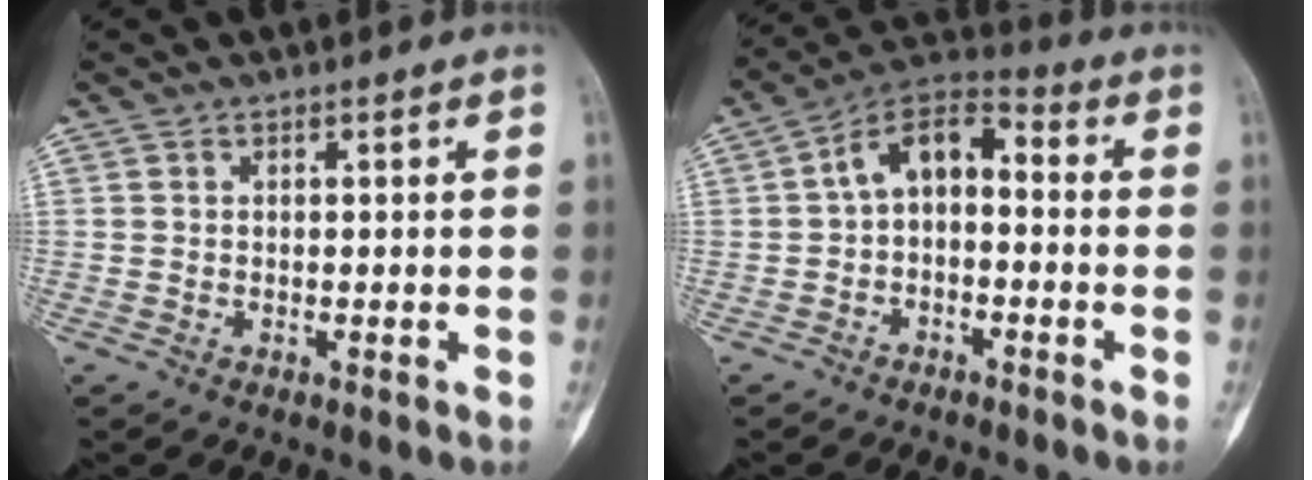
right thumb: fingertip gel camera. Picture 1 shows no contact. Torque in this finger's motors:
{"motor_torque": [0.39, 0.36, 0.43, -0.40, 0.03]}